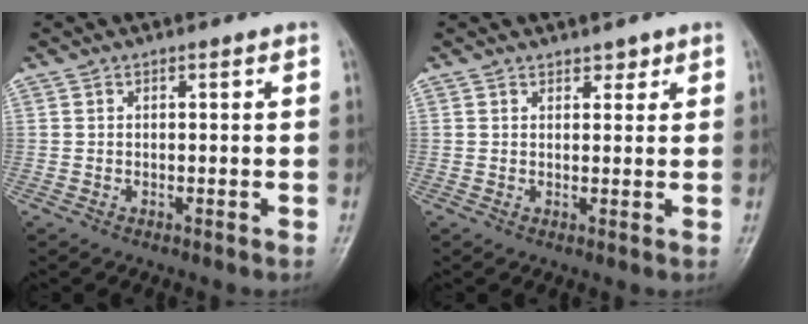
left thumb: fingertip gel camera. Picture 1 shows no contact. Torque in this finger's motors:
{"motor_torque": [-0.33, 0.05, -0.30, -0.15, 0.01]}